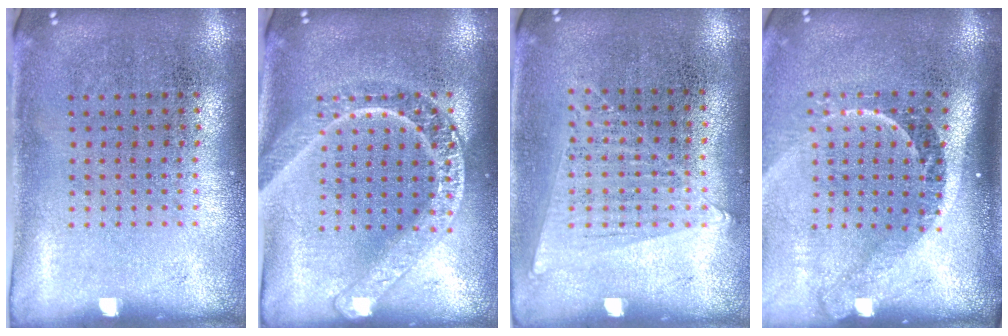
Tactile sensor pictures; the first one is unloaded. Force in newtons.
{"total": 3.3, "press": 3.2, "slide": 0.4}
{"total": 1.0, "press": 0.9, "slide": 0.4}
{"total": 2.3, "press": 1.6, "slide": 1.7}